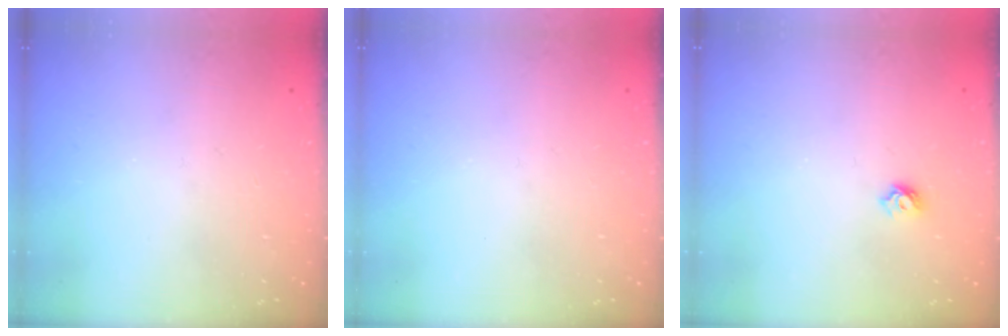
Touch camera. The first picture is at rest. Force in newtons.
{"total": 0.0}
{"total": 5.5, "press": 5.5, "slide": 0.7}